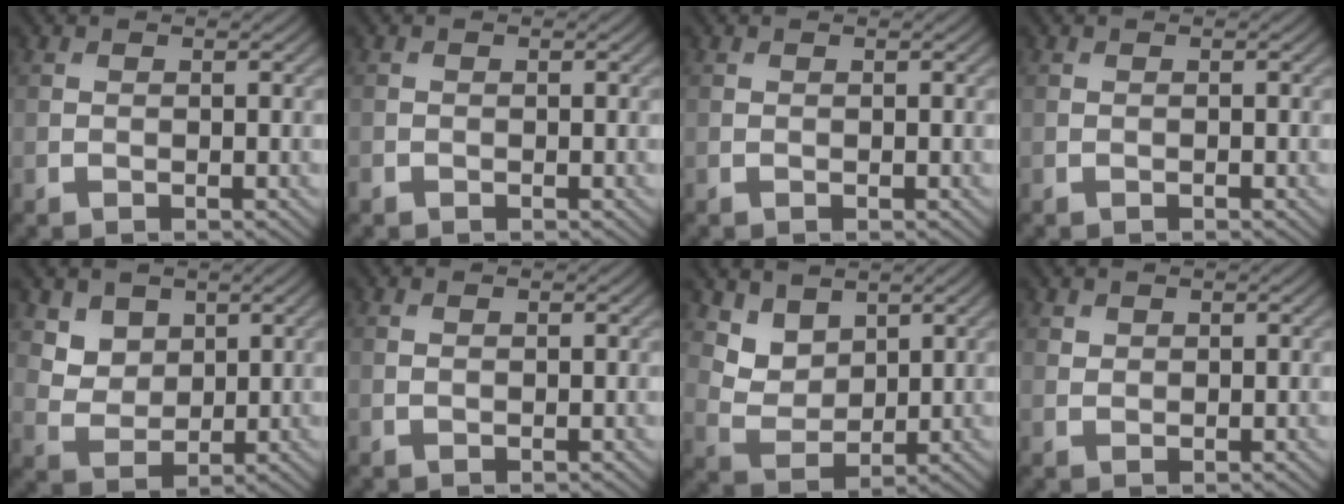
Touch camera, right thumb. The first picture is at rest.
{"total": 0.6, "force": [-0.4, 0.3, 0.1], "torque": [-0.003, -0.003, -0.009]}
{"total": 0.0}
{"total": 0.0}
{"total": 4.4, "force": [2.7, 3.2, 1.5], "torque": [-0.056, -0.028, 0.066]}
{"total": 0.7, "force": [0.2, 0.3, 0.6], "torque": [-0.011, 0.001, 0.004]}
{"total": 4.7, "force": [3.4, 2.7, 1.7], "torque": [-0.055, -0.020, 0.075]}
{"total": 1.0, "force": [0.8, 0.7, 0.2], "torque": [-0.005, -0.002, 0.018]}